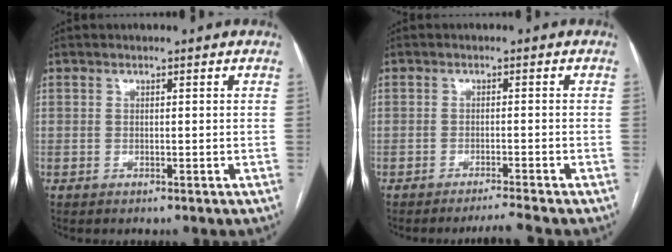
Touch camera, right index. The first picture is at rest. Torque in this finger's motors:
{"motor_torque": [-0.11, -0.33, -0.03, 0.02]}